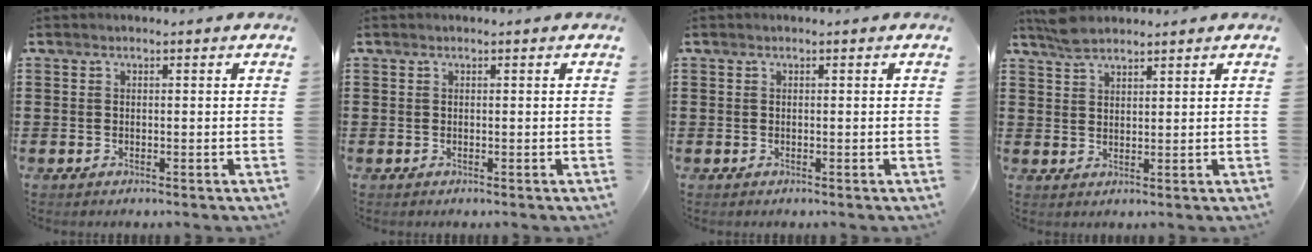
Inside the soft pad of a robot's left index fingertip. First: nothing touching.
{"total": 0.0}
{"total": 0.0}
{"total": 3.7, "force": [3.2, 1.2, 1.5], "torque": [-0.038, 0.002, 0.060]}